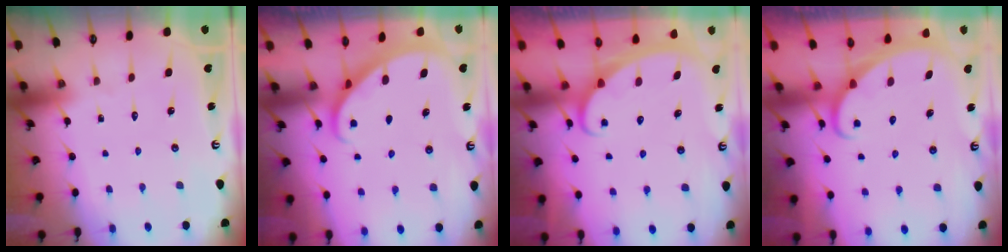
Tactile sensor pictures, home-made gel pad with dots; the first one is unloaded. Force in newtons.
{"total": 2.1, "press": 2.1, "slide": 0.2}
{"total": 2.4, "press": 2.4, "slide": 0.3}
{"total": 2.2, "press": 2.2, "slide": 0.1}